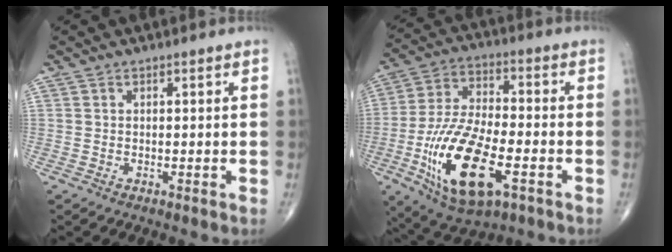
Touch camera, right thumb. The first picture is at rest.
{"total": 20.1, "force": [-7.0, 8.6, 16.8], "torque": [-0.327, 0.014, -0.115]}